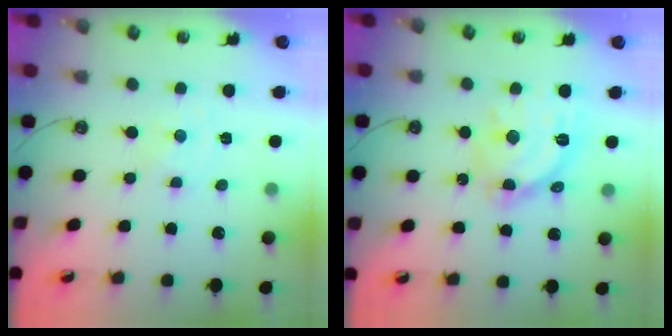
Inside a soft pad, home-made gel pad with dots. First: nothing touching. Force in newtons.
{"total": 16.0, "press": 16.0, "slide": 1.3}